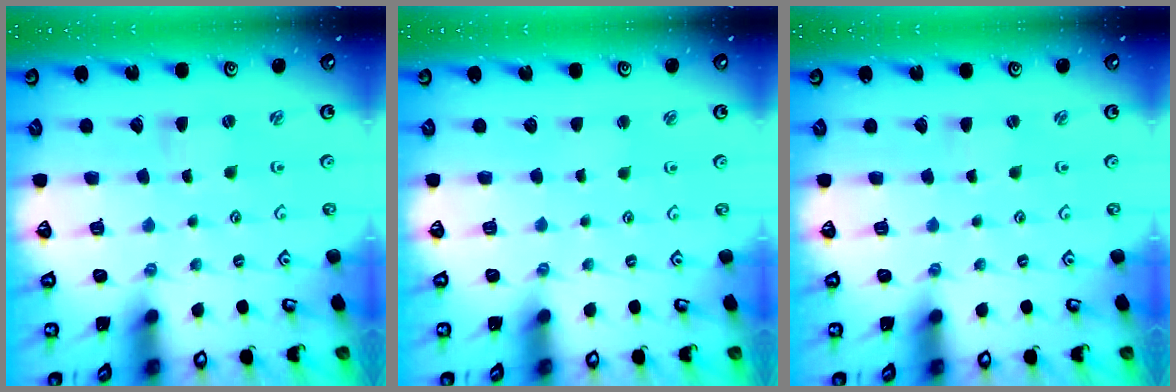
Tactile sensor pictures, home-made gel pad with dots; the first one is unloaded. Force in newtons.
{"total": 1.3, "press": 1.3, "slide": 0.2}
{"total": 0.8, "press": 0.8, "slide": 0.2}